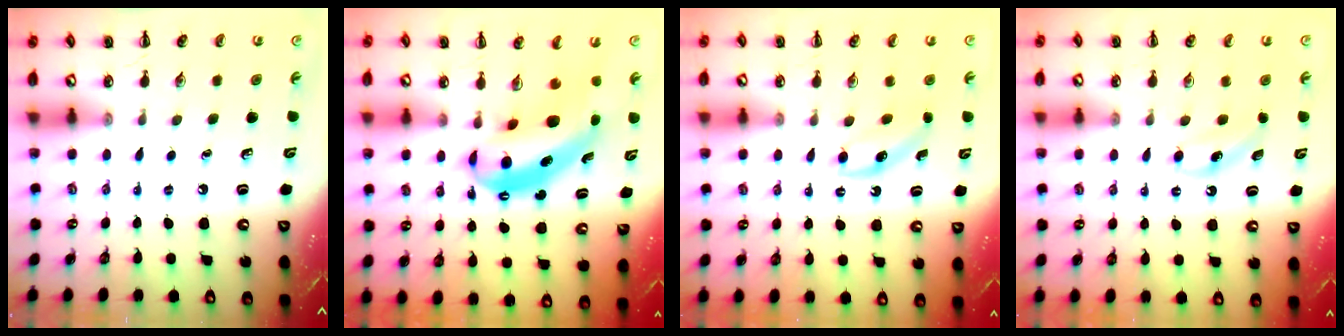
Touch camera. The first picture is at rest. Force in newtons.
{"total": 8.2, "press": 8.0, "slide": 1.4}
{"total": 5.1, "press": 4.8, "slide": 1.4}
{"total": 4.7, "press": 4.5, "slide": 1.2}